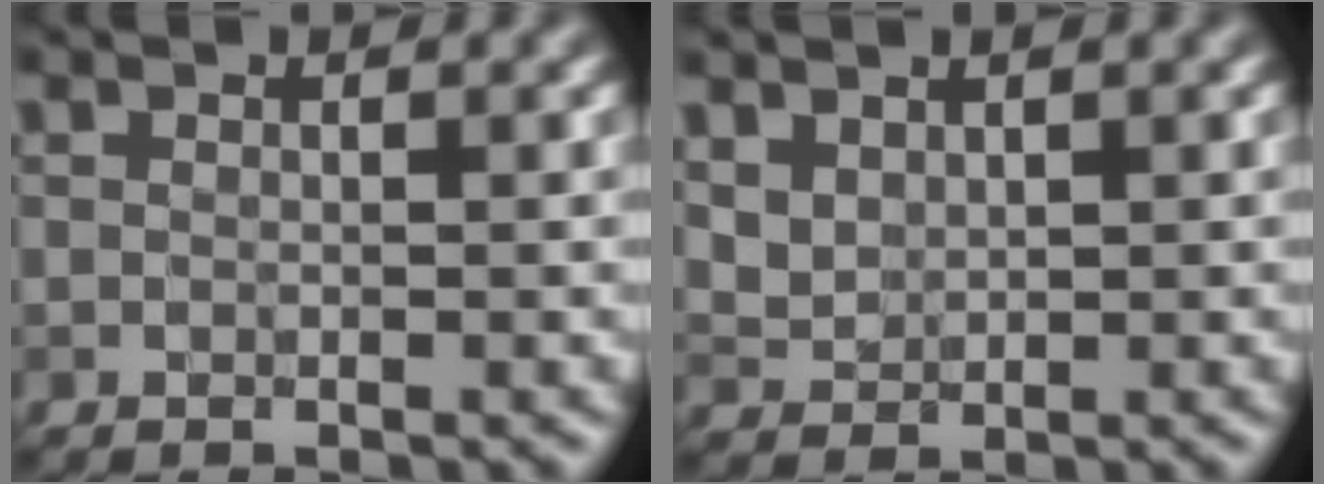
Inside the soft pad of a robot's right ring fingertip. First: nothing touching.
{"total": 1.9, "force": [1.2, 1.3, 0.8], "torque": [-0.023, -0.004, 0.032]}